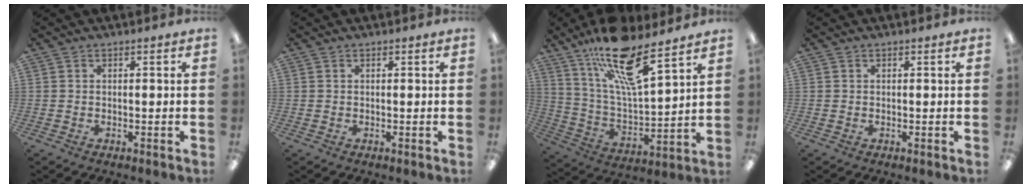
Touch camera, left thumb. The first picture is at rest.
{"total": 0.0}
{"total": 18.3, "force": [13.1, 4.9, 11.7], "torque": [-0.216, -0.075, 0.223]}
{"total": 0.0}